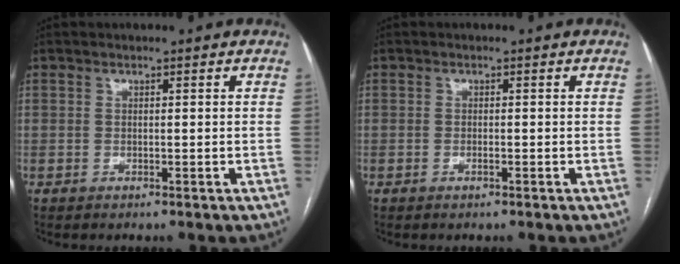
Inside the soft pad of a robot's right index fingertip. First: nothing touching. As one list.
[{"total": 0.7, "force": [-0.3, 0.0, 0.6], "torque": [-0.017, -0.001, -0.005]}]